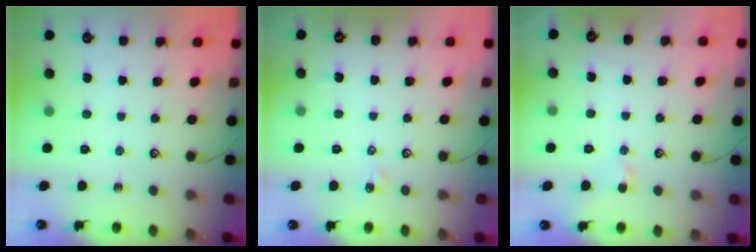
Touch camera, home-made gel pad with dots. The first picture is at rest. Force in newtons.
{"total": 2.8, "press": 2.7, "slide": 0.4}
{"total": 0.7, "press": 0.7, "slide": 0.1}